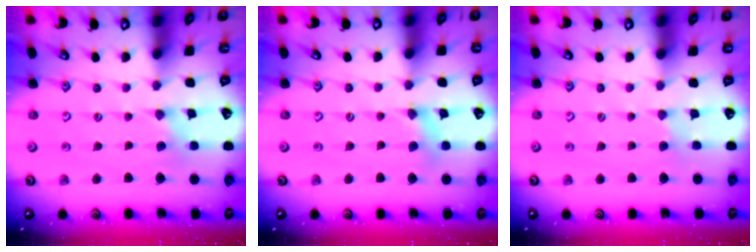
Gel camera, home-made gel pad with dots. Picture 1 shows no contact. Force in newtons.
{"total": 2.3, "press": 2.3, "slide": 0.3}
{"total": 1.7, "press": 1.6, "slide": 0.4}